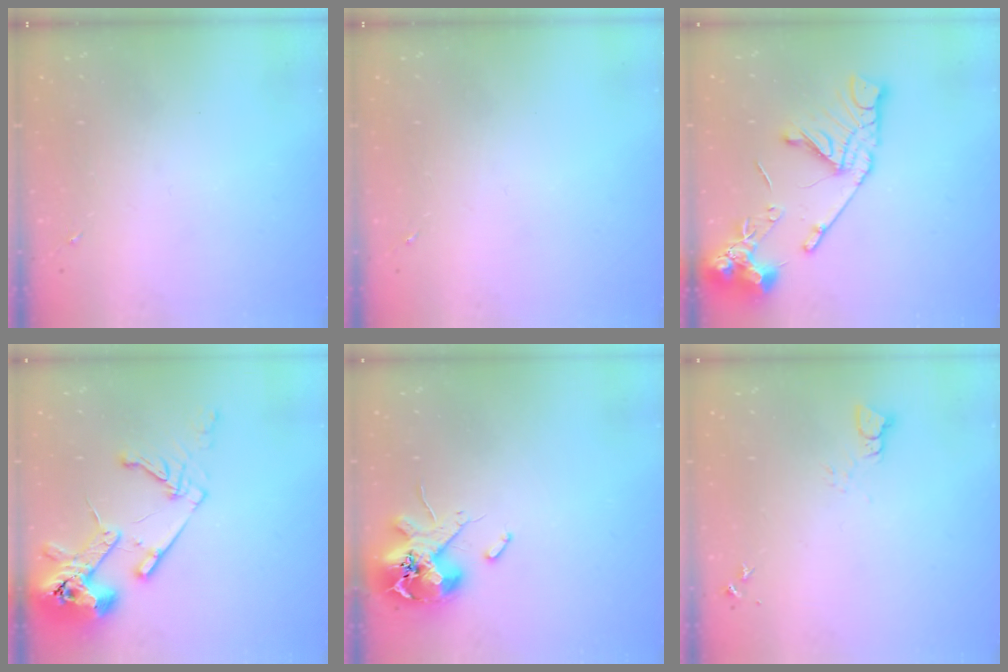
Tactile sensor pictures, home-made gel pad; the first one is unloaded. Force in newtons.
{"total": 0.0}
{"total": 16.8, "press": 16.6, "slide": 1.9}
{"total": 16.7, "press": 16.5, "slide": 2.2}
{"total": 13.9, "press": 13.8, "slide": 2.0}
{"total": 2.5, "press": 2.5, "slide": 0.1}